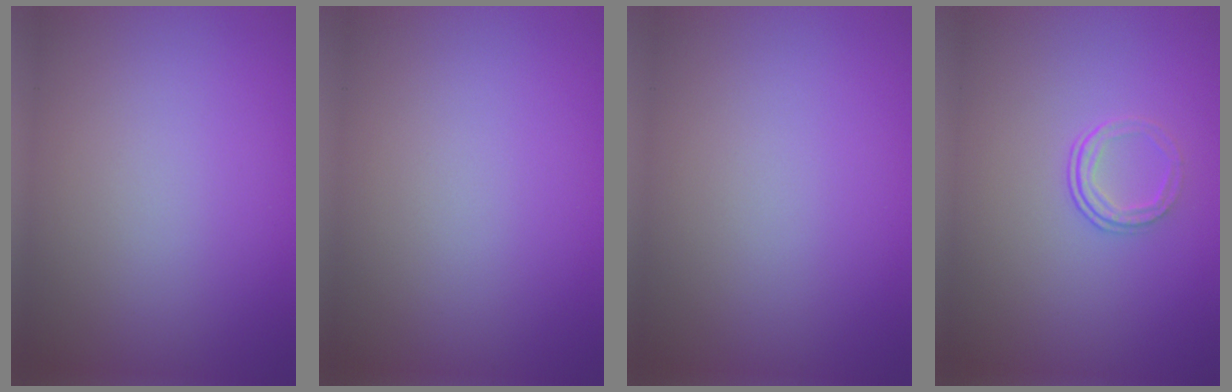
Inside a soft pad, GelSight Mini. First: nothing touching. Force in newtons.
{"total": 0.0}
{"total": 0.0}
{"total": 1.7, "press": 1.1, "slide": 1.4}